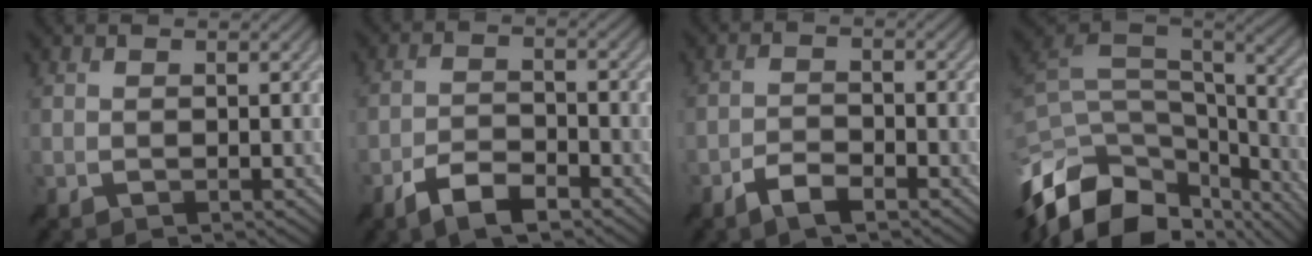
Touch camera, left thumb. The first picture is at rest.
{"total": 5.6, "force": [-3.9, 2.0, 3.5], "torque": [-0.068, 0.000, -0.077]}
{"total": 3.5, "force": [-2.5, 1.1, 2.1], "torque": [-0.045, 0.001, -0.054]}
{"total": 16.1, "force": [-8.5, 8.7, 10.5], "torque": [-0.268, -0.024, -0.130]}